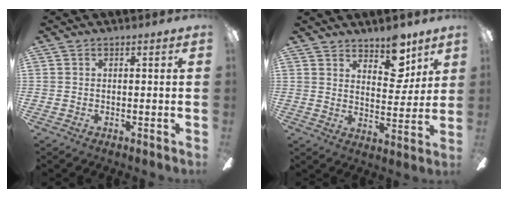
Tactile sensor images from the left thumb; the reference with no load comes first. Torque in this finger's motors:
{"motor_torque": [0.29, 0.33, -0.19, -0.37, 0.06]}